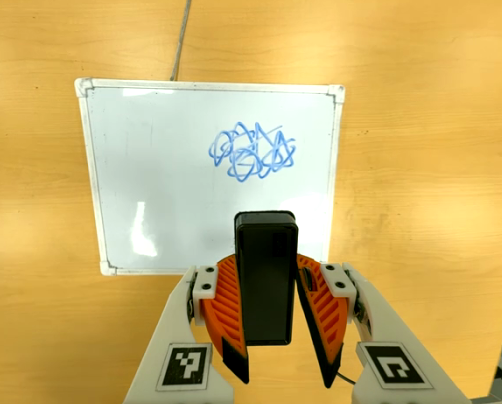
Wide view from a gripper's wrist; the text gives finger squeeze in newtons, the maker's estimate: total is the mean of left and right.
{"total": 7.3, "left": 7.1, "right": 7.5}